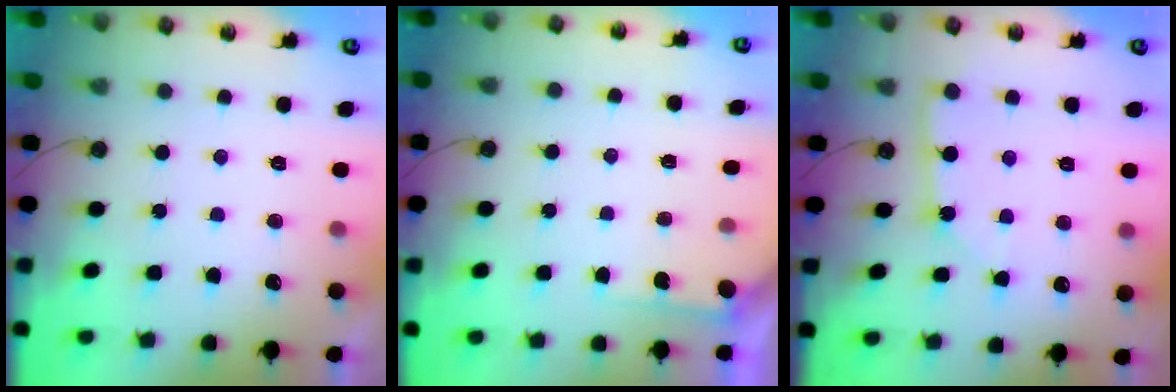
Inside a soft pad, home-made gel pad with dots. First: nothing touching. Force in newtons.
{"total": 3.7, "press": 3.7, "slide": 0.2}
{"total": 2.9, "press": 2.9, "slide": 0.2}